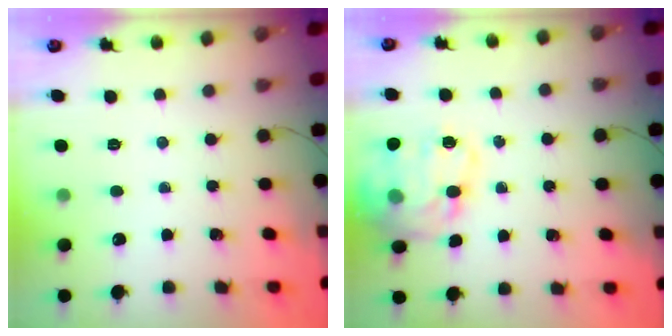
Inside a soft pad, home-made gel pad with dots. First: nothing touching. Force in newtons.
{"total": 16.0, "press": 15.8, "slide": 2.2}